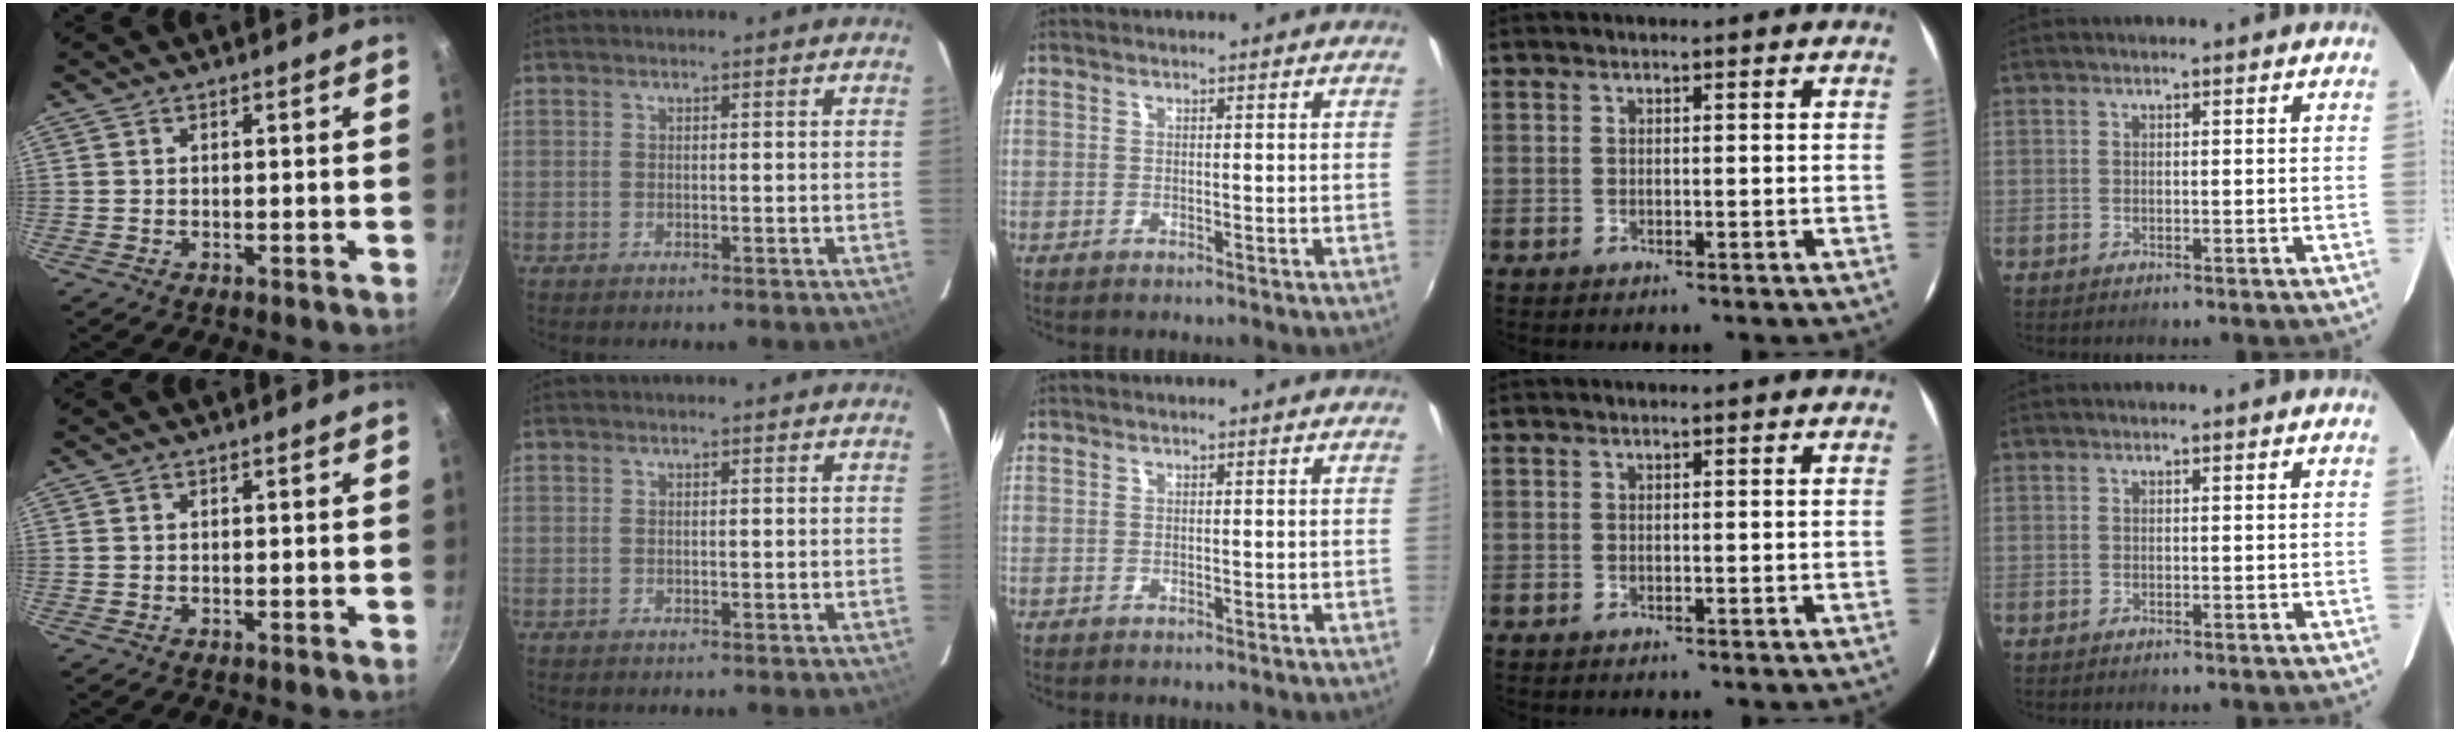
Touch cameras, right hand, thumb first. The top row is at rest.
{}